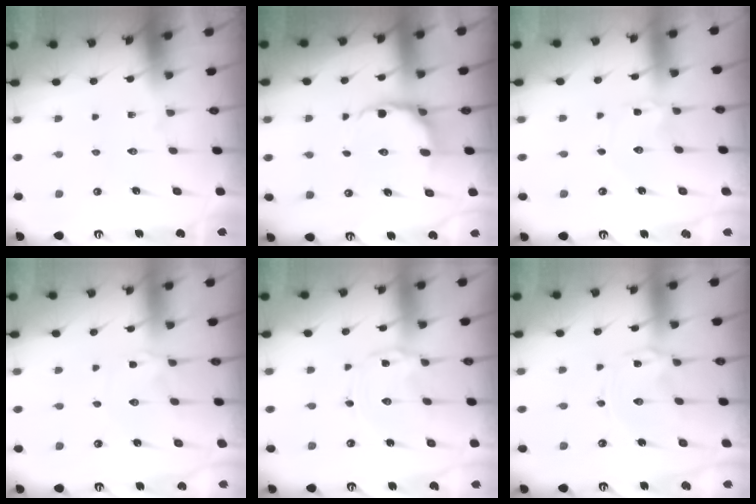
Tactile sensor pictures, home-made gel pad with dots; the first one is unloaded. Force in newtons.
{"total": 7.6, "press": 7.0, "slide": 3.1}
{"total": 0.0}
{"total": 1.2, "press": 1.1, "slide": 0.2}
{"total": 1.5, "press": 1.5, "slide": 0.1}
{"total": 1.5, "press": 1.5, "slide": 0.3}